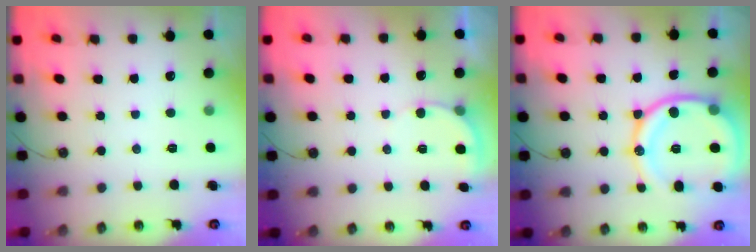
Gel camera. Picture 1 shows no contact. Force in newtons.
{"total": 4.6, "press": 4.6, "slide": 0.3}
{"total": 19.7, "press": 19.6, "slide": 2.3}